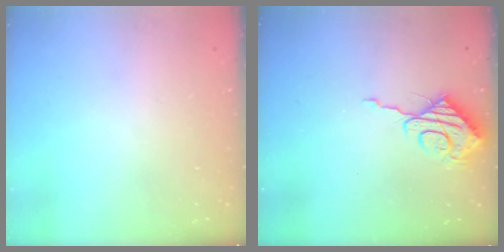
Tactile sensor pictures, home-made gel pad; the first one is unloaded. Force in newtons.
{"total": 9.5, "press": 9.5, "slide": 0.7}